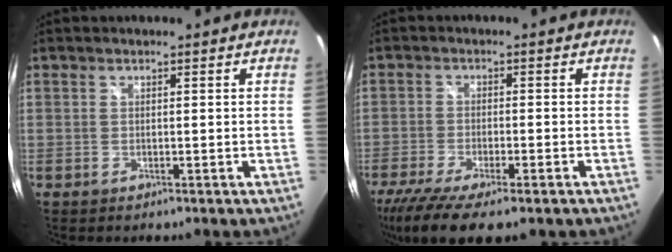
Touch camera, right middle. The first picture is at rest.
{"total": 11.7, "force": [-8.3, 2.6, 7.9], "torque": [-0.172, -0.052, -0.141]}